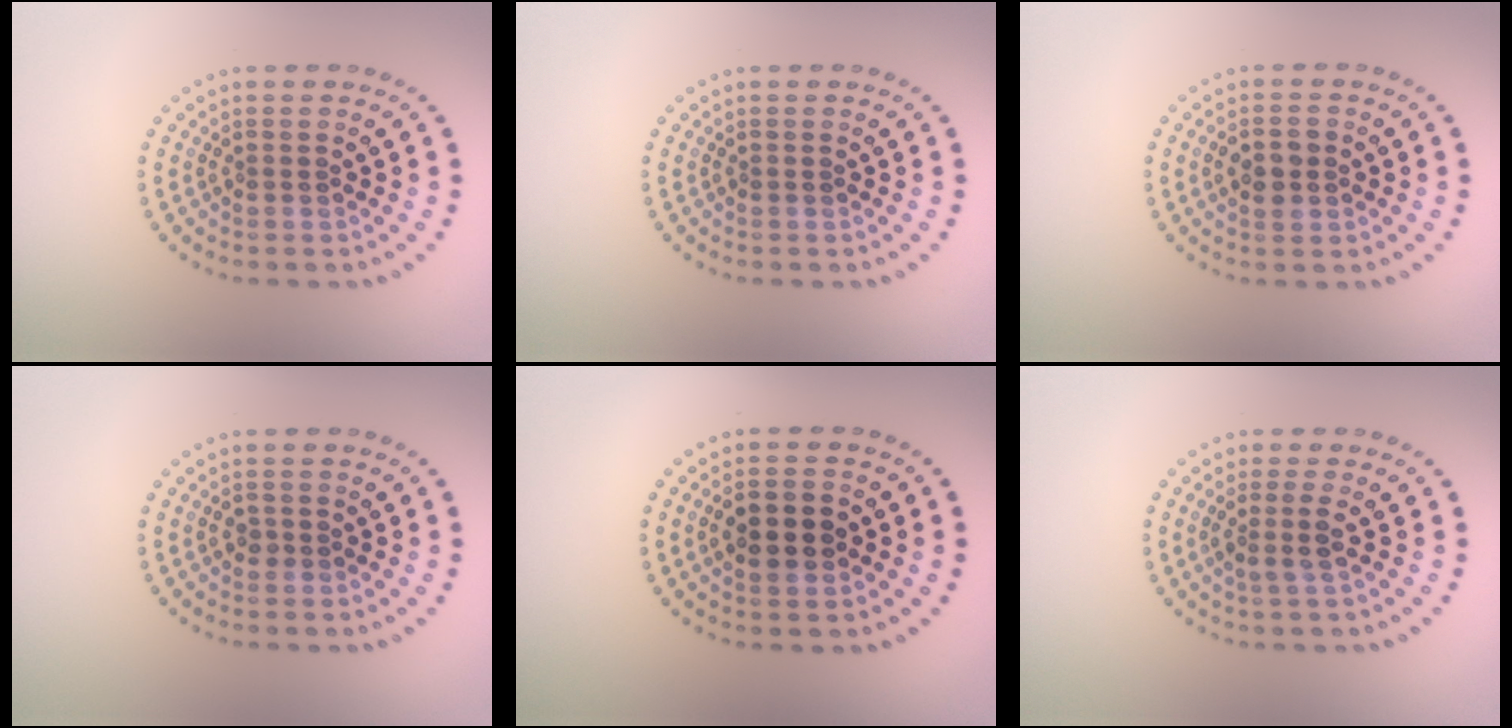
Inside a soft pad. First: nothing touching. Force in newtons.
{"total": 0.0}
{"total": 2.7, "press": 2.7, "slide": 0.1}
{"total": 0.9, "press": 0.9, "slide": 0.1}
{"total": 3.4, "press": 3.4, "slide": 0.2}
{"total": 1.9, "press": 1.5, "slide": 1.2}